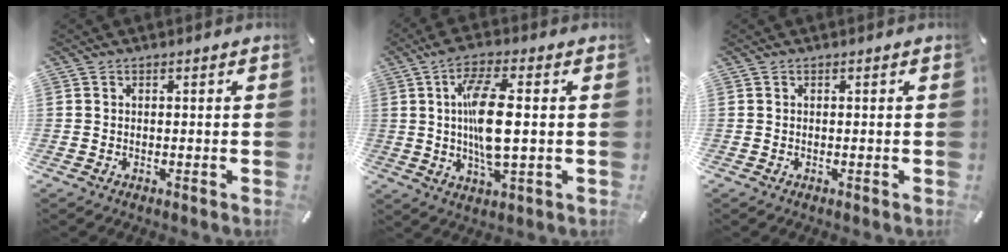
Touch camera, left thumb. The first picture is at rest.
{"total": 12.6, "force": [1.0, 3.8, 12.0], "torque": [-0.231, -0.009, 0.012]}
{"total": 0.0}